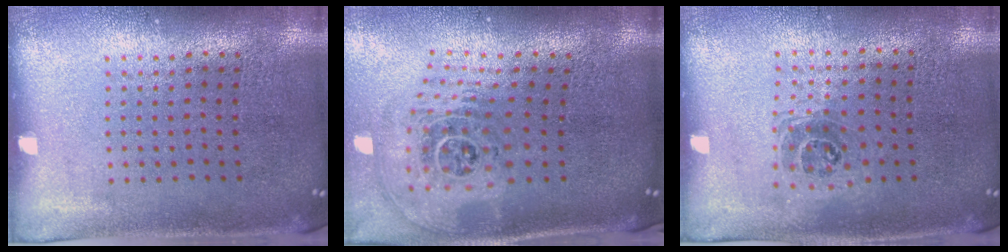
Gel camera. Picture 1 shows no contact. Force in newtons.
{"total": 2.6, "press": 1.8, "slide": 1.9}
{"total": 1.0, "press": 1.0, "slide": 0.3}